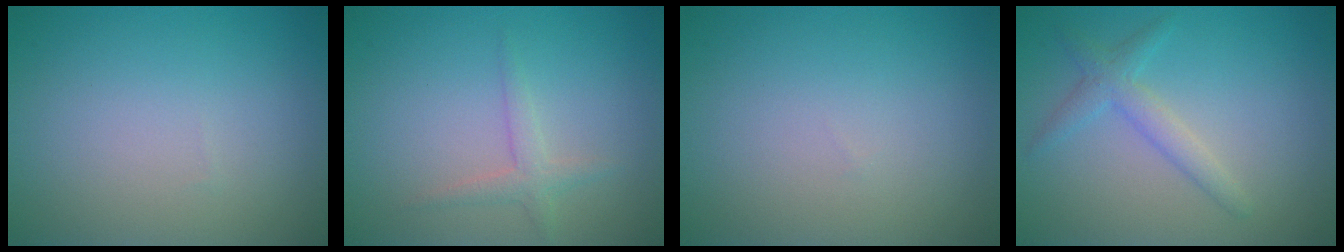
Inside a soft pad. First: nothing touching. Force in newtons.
{"total": 1.6, "press": 1.6, "slide": 0.0}
{"total": 0.0}
{"total": 2.3, "press": 2.3, "slide": 0.1}